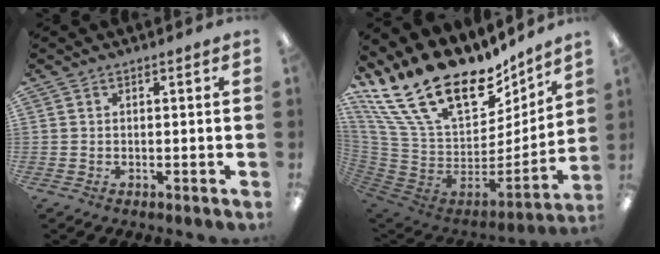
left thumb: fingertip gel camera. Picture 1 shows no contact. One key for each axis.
{"total": 27.9, "fx": 18.3, "fy": 14.0, "fz": 15.8, "tx": -0.307, "ty": -0.127, "tz": 0.355}